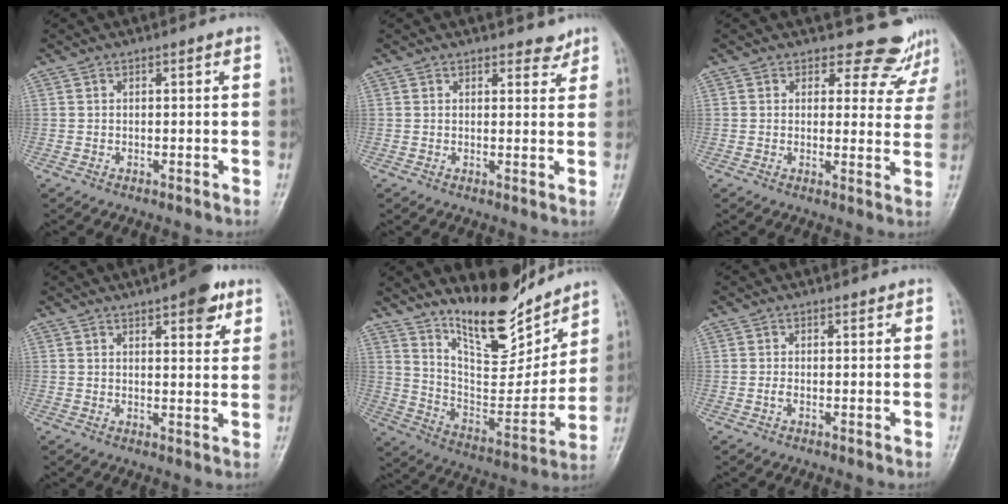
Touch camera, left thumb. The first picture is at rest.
{"total": 2.5, "force": [2.2, 1.2, 0.5], "torque": [0.014, -0.015, 0.025]}
{"total": 8.5, "force": [7.8, 3.5, -0.2], "torque": [0.049, -0.057, 0.071]}
{"total": 7.2, "force": [4.2, 2.5, 5.3], "torque": [-0.052, -0.017, 0.051]}
{"total": 17.4, "force": [14.4, 5.1, 8.3], "torque": [-0.089, -0.108, 0.253]}
{"total": 0.5, "force": [0.0, 0.3, 0.5], "torque": [-0.011, -0.001, -0.002]}